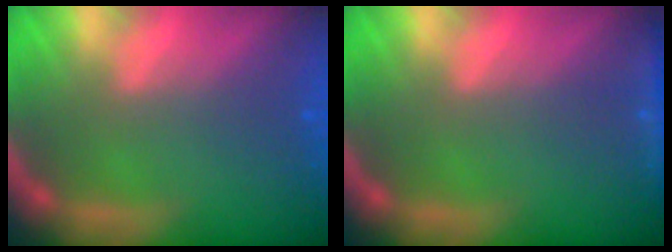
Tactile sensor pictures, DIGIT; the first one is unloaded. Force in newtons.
{"total": 1.4}